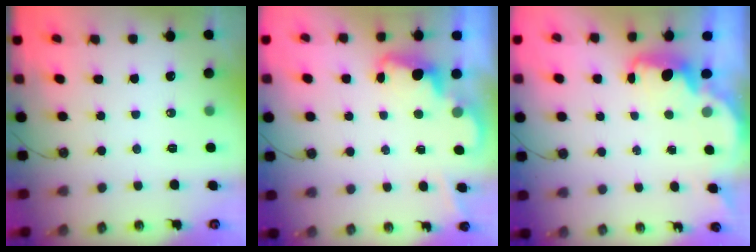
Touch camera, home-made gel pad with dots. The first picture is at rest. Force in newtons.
{"total": 2.4, "press": 2.4, "slide": 0.5}
{"total": 2.2, "press": 2.1, "slide": 0.6}